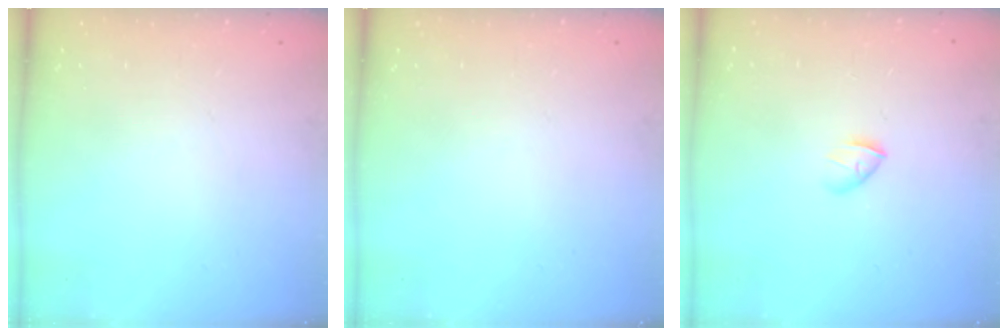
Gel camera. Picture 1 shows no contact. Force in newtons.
{"total": 0.0}
{"total": 2.6, "press": 2.5, "slide": 0.8}